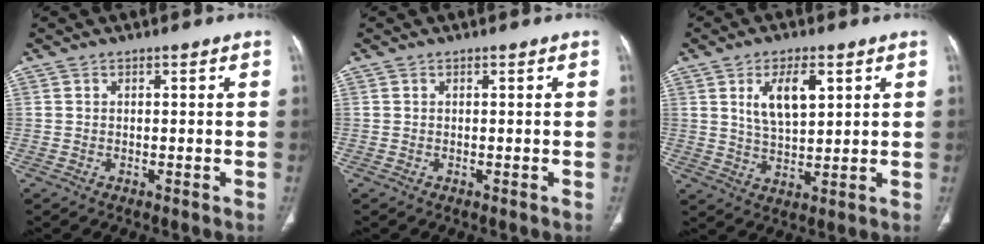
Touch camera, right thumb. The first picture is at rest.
{"total": 0.0}
{"total": 8.7, "force": [3.3, 4.0, 6.9], "torque": [-0.112, -0.015, 0.065]}